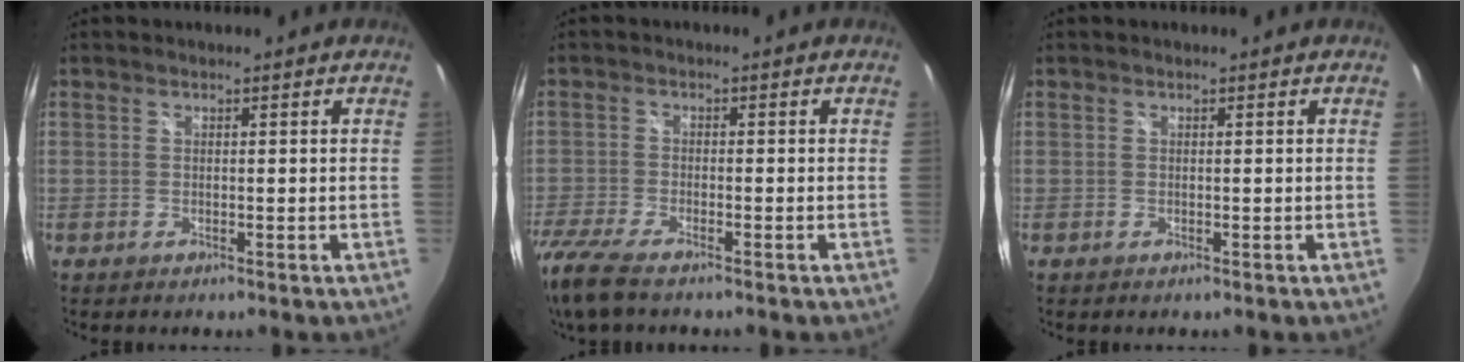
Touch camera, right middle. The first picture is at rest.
{"total": 10.0, "force": [-7.8, 2.3, 5.9], "torque": [-0.150, -0.038, -0.150]}
{"total": 0.0}